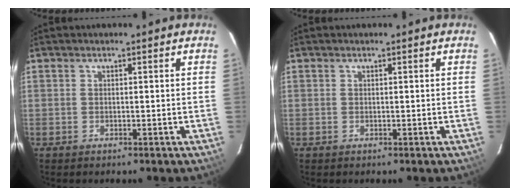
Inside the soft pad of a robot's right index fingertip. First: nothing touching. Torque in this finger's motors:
{"motor_torque": [0.00, 0.00, 0.01, 0.00]}